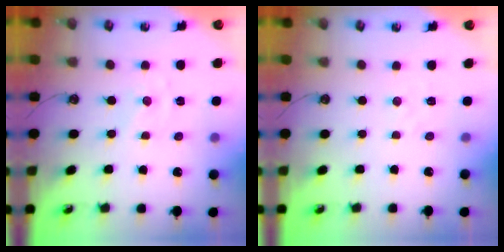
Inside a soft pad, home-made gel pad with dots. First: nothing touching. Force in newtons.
{"total": 1.9, "press": 1.9, "slide": 0.3}